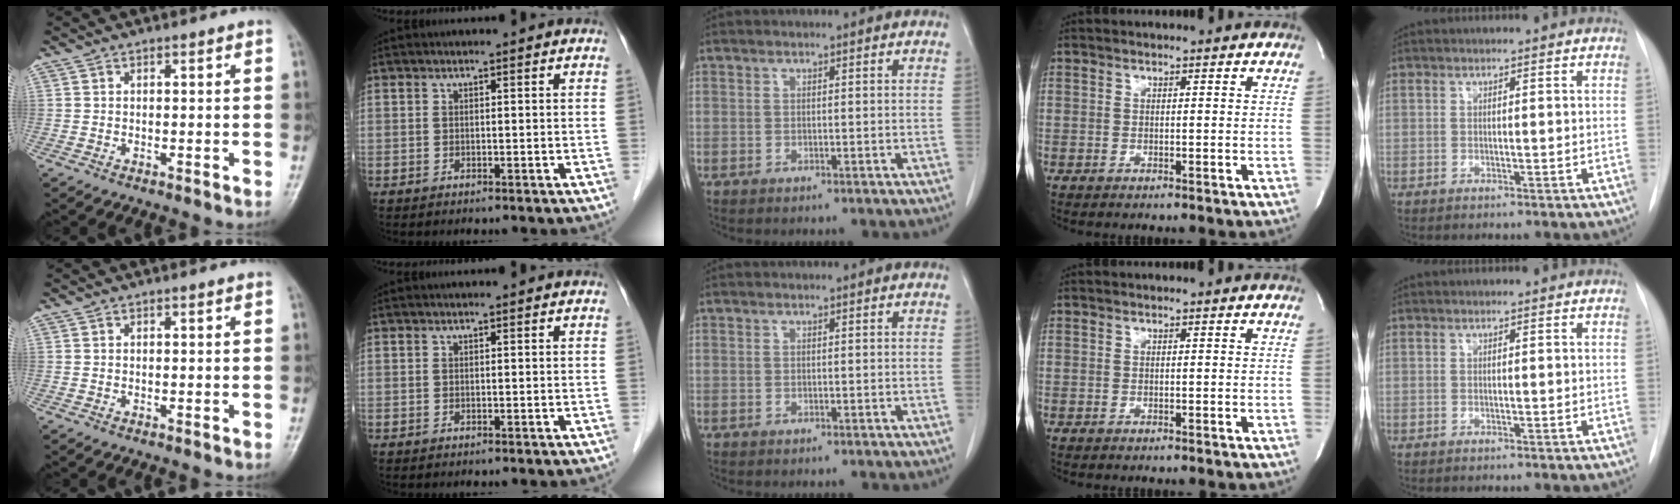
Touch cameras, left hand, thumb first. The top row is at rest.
{}